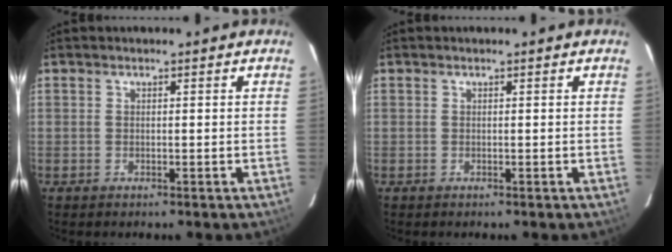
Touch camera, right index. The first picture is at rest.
{"total": 0.0}